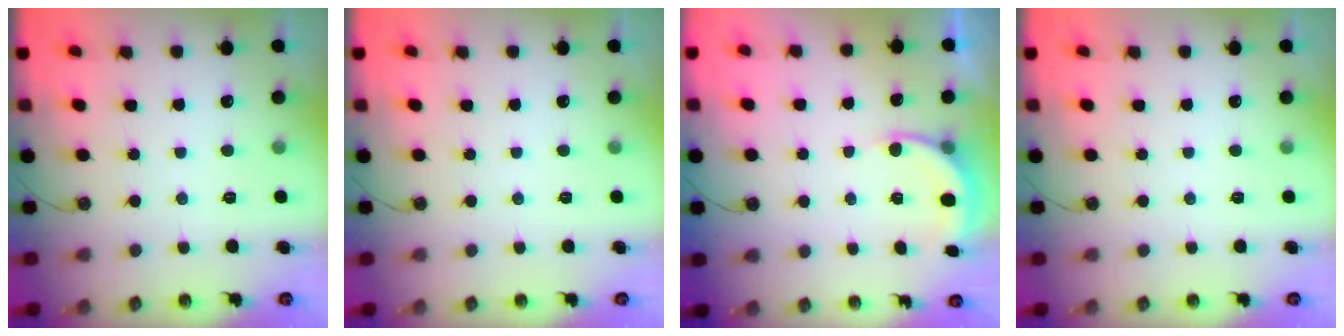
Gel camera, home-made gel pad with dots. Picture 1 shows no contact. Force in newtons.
{"total": 0.0}
{"total": 5.0, "press": 4.9, "slide": 0.8}
{"total": 0.0}